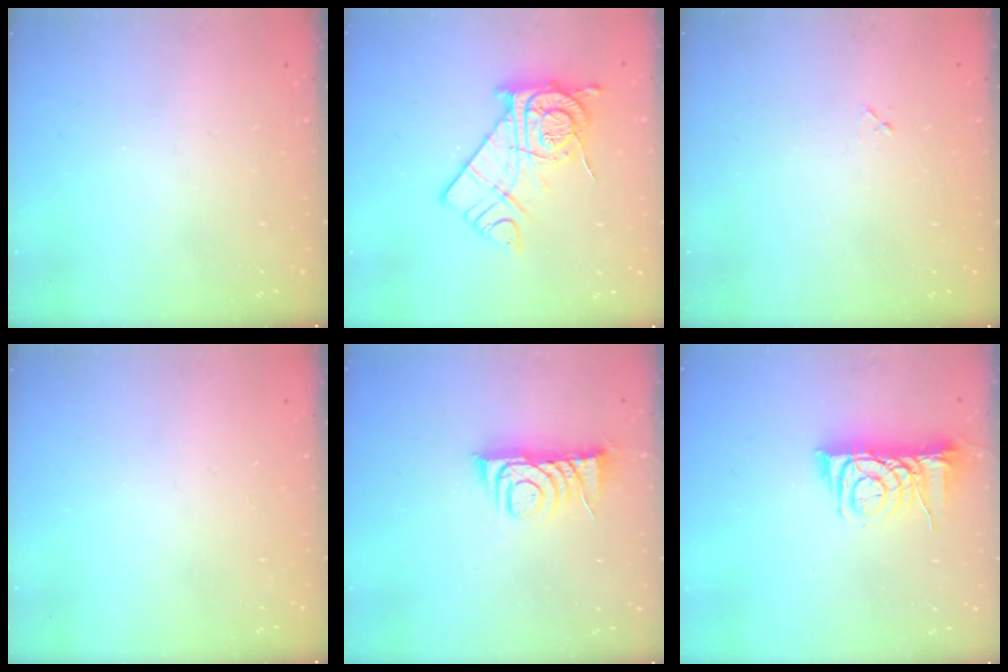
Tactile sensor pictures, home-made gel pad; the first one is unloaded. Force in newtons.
{"total": 14.0, "press": 13.9, "slide": 1.3}
{"total": 2.2, "press": 2.2, "slide": 0.1}
{"total": 0.0}
{"total": 7.4, "press": 7.4, "slide": 0.4}
{"total": 7.2, "press": 7.1, "slide": 0.8}